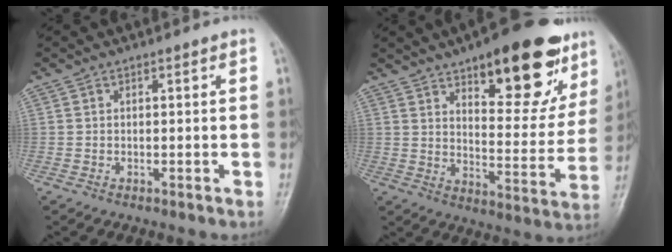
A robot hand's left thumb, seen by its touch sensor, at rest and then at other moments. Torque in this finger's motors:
{"motor_torque": [0.76, 0.72, 1.43, -1.33, 0.23]}